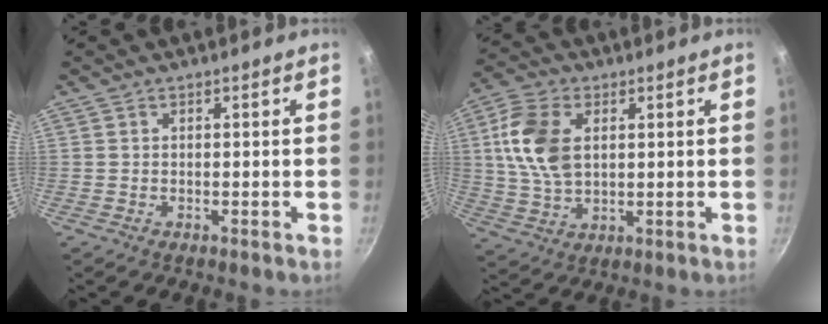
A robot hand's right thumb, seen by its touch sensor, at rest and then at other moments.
{"total": 11.7, "force": [2.4, 7.3, 8.8], "torque": [-0.161, -0.001, 0.046]}